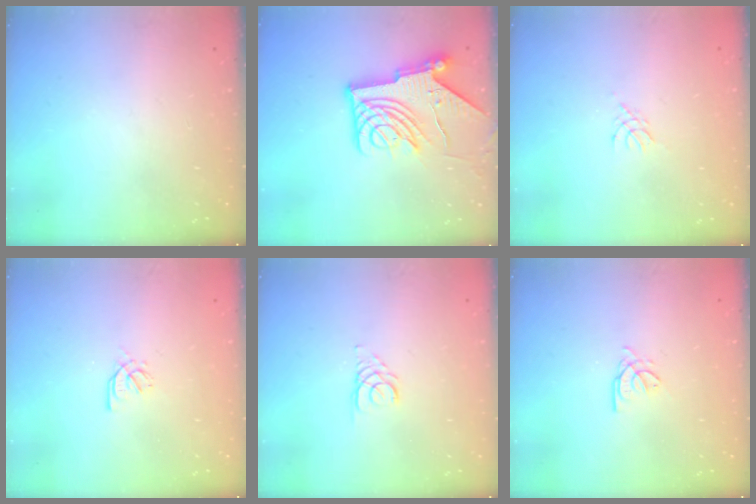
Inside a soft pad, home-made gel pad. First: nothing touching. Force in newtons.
{"total": 13.9, "press": 13.8, "slide": 1.6}
{"total": 2.8, "press": 2.7, "slide": 0.6}
{"total": 1.7, "press": 1.6, "slide": 0.5}
{"total": 2.6, "press": 2.6, "slide": 0.2}
{"total": 2.4, "press": 2.4, "slide": 0.1}